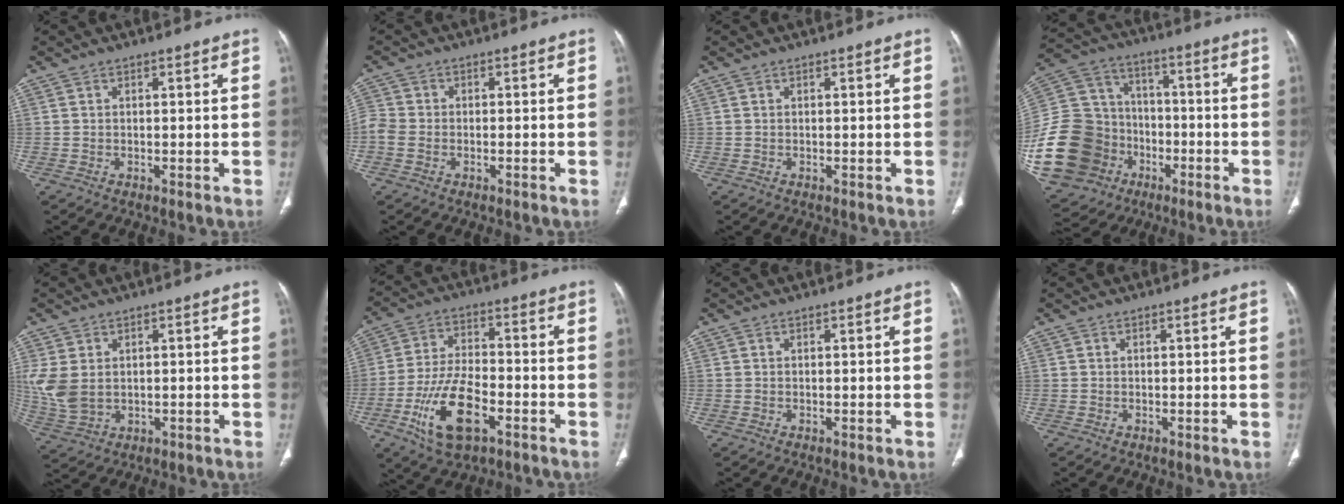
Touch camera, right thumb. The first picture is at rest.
{"total": 3.3, "force": [-1.4, 2.4, 1.8], "torque": [-0.049, 0.004, -0.035]}
{"total": 0.0}
{"total": 28.4, "force": [-8.4, 23.2, 14.1], "torque": [-0.322, 0.079, -0.130]}
{"total": 7.4, "force": [0.7, 5.3, 5.2], "torque": [-0.125, -0.005, 0.028]}
{"total": 14.2, "force": [-6.1, 6.7, 11.0], "torque": [-0.208, 0.022, -0.107]}
{"total": 0.0}
{"total": 0.0}